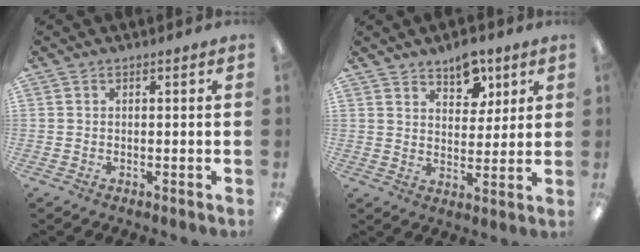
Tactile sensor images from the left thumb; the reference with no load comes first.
{"total": 8.3, "force": [6.0, 4.8, 3.2], "torque": [-0.027, -0.031, 0.103]}